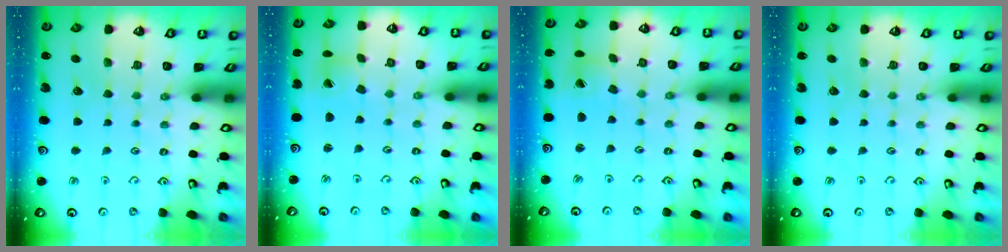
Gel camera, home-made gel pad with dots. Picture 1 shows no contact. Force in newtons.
{"total": 1.3, "press": 1.3, "slide": 0.1}
{"total": 1.3, "press": 1.3, "slide": 0.1}
{"total": 0.0}